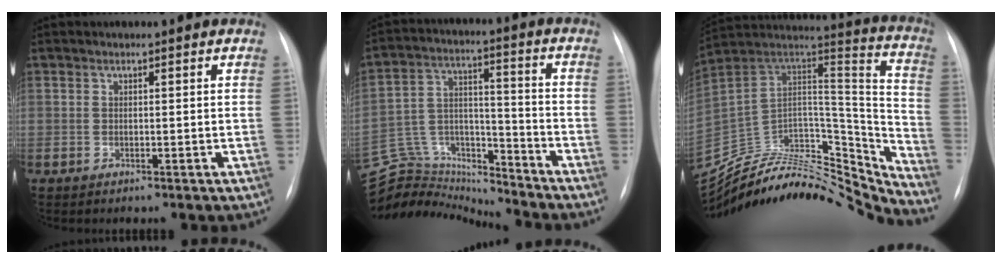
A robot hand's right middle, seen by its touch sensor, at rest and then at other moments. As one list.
[{"total": 18.0, "force": [-17.8, 2.6, 1.3], "torque": [-0.036, 0.048, -0.298]}, {"total": 28.9, "force": [-26.8, 6.7, 8.6], "torque": [-0.123, 0.029, -0.408]}]